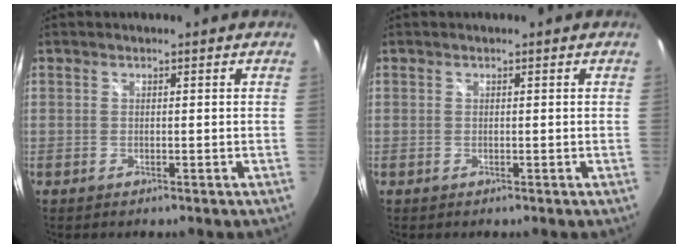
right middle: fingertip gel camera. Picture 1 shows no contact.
{"total": 0.0}